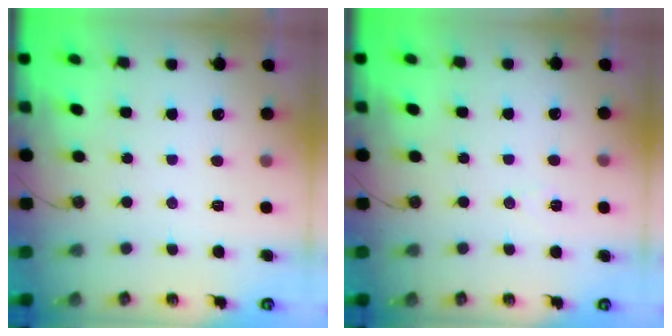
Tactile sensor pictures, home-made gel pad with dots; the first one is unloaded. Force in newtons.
{"total": 5.8, "press": 3.8, "slide": 4.3}